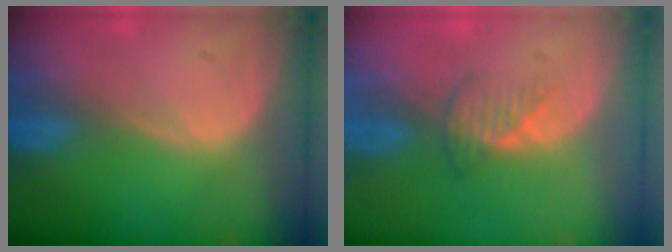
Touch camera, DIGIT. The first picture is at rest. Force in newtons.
{"total": 2.6, "press": 2.6, "slide": 0.4}